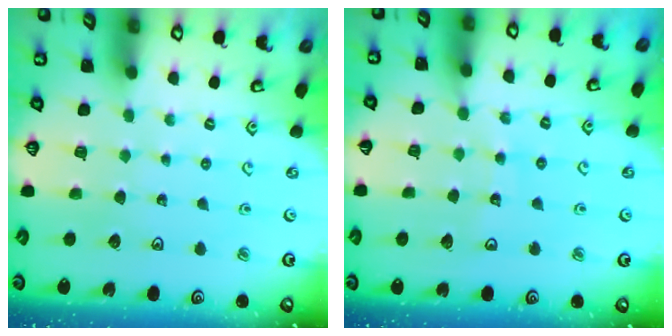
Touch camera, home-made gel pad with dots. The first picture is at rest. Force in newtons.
{"total": 8.6, "press": 8.6, "slide": 1.0}